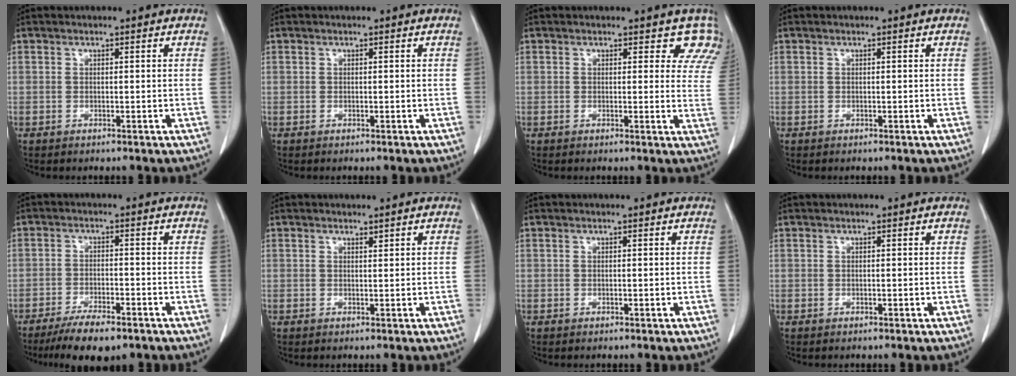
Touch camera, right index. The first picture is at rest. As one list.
[{"total": 0.0}, {"total": 5.9, "force": [4.9, 3.0, 1.4], "torque": [0.018, -0.010, 0.024]}, {"total": 0.0}, {"total": 7.6, "force": [-5.7, 1.9, 4.6], "torque": [-0.075, -0.013, -0.092]}, {"total": 0.5, "force": [0.5, 0.0, 0.2], "torque": [-0.007, -0.005, 0.008]}, {"total": 0.0}, {"total": 0.0}]